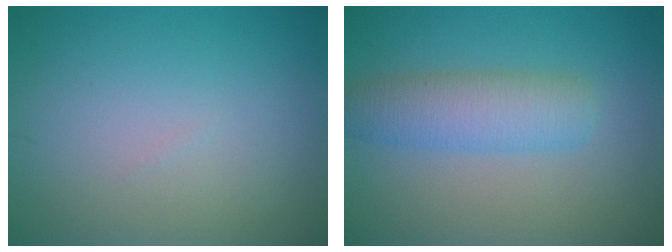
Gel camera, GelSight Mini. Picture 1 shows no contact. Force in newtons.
{"total": 4.2, "press": 4.2, "slide": 0.0}